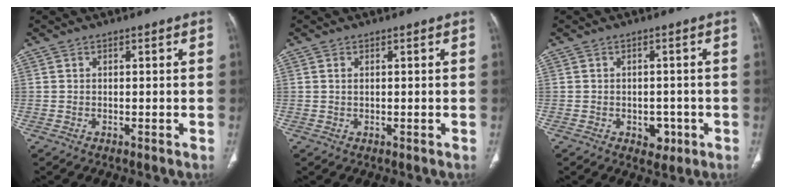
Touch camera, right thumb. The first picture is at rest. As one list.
[{"total": 0.7, "force": [0.3, 0.4, 0.6], "torque": [-0.011, 0.004, 0.006]}, {"total": 3.7, "force": [-1.3, 2.7, 2.1], "torque": [-0.009, 0.005, -0.011]}]